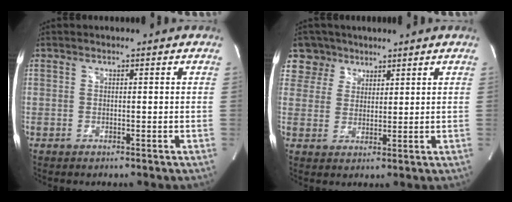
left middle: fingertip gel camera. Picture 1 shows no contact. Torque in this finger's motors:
{"motor_torque": [0.19, -0.15, 0.15, 0.01]}